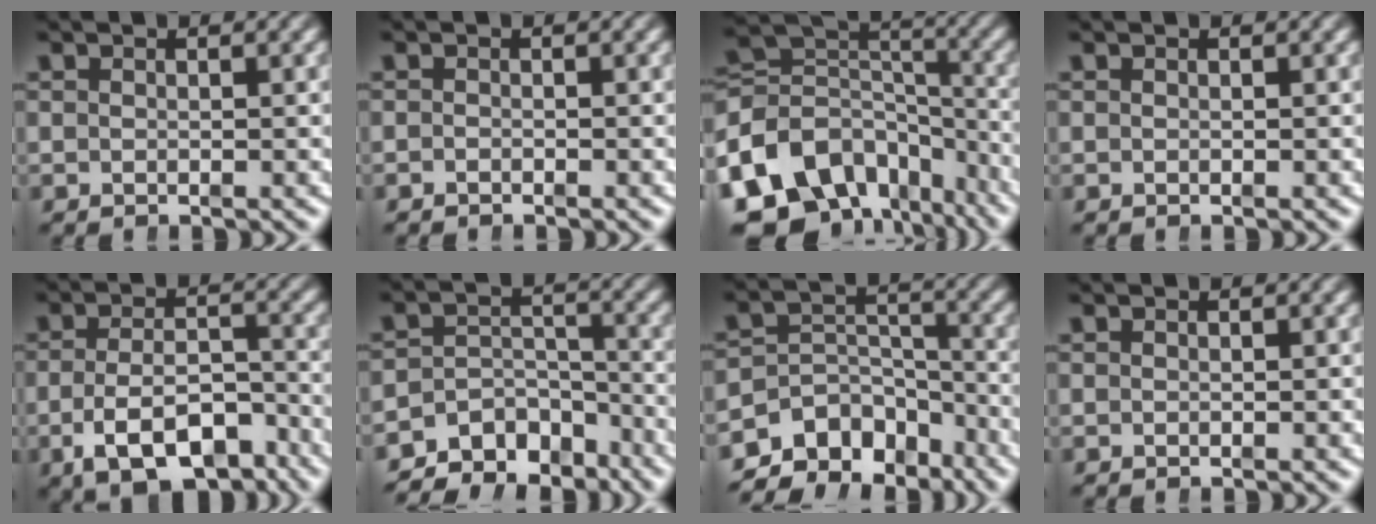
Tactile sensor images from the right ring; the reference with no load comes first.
{"total": 0.7, "force": [-0.6, -0.1, -0.1], "torque": [0.001, -0.008, -0.009]}
{"total": 13.5, "force": [-3.2, 10.5, 7.8], "torque": [-0.171, -0.047, -0.041]}
{"total": 0.0}
{"total": 7.7, "force": [-4.8, 3.9, 4.6], "torque": [-0.072, -0.028, -0.067]}
{"total": 8.7, "force": [-6.5, 4.9, 3.1], "torque": [-0.045, -0.022, -0.104]}
{"total": 10.1, "force": [-6.5, 6.6, 4.1], "torque": [-0.063, -0.029, -0.103]}
{"total": 0.0}